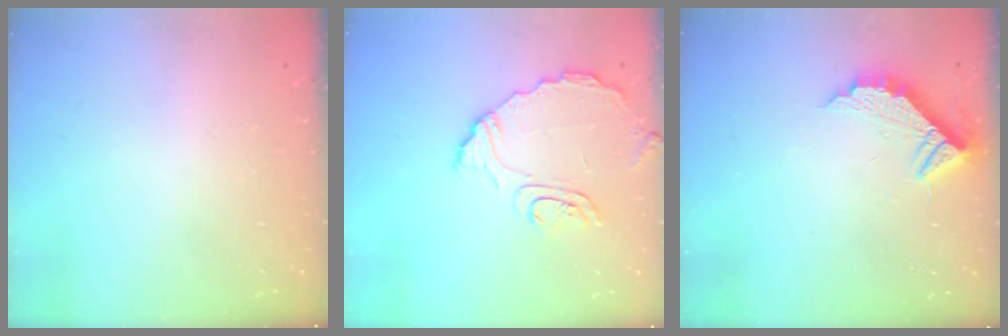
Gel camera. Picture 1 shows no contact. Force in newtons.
{"total": 9.2, "press": 9.2, "slide": 0.7}
{"total": 8.9, "press": 8.9, "slide": 0.3}